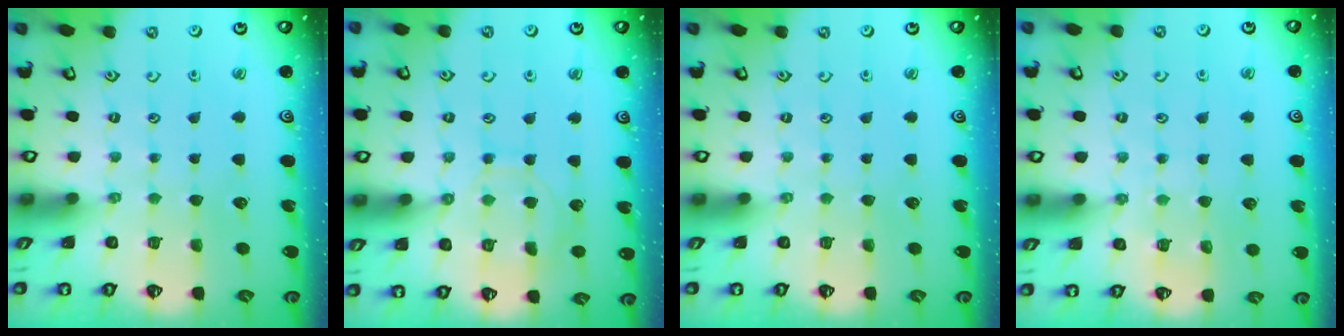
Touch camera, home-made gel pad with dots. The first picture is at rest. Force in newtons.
{"total": 10.1, "press": 10.0, "slide": 0.9}
{"total": 0.0}
{"total": 7.9, "press": 7.9, "slide": 0.8}